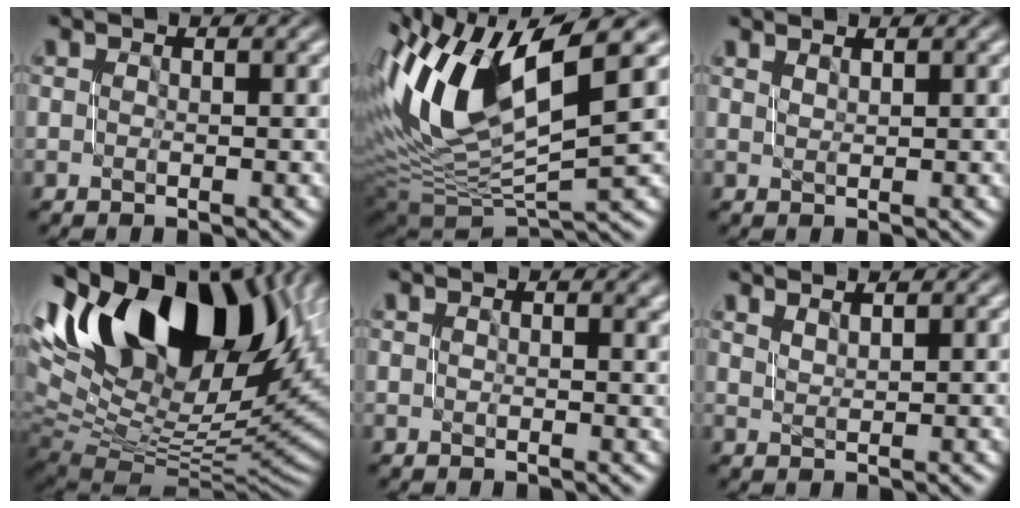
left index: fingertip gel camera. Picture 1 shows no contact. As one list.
[{"total": 12.4, "force": [4.3, 4.9, 10.5], "torque": [-0.219, 0.015, 0.080]}, {"total": 1.3, "force": [1.2, 0.2, 0.2], "torque": [0.004, 0.000, 0.014]}, {"total": 18.6, "force": [7.7, 9.3, 14.2], "torque": [-0.240, 0.027, 0.147]}, {"total": 1.7, "force": [0.6, 0.8, 1.4], "torque": [-0.007, 0.003, 0.006]}, {"total": 1.8, "force": [1.8, 0.2, 0.5], "torque": [0.002, 0.005, 0.021]}]